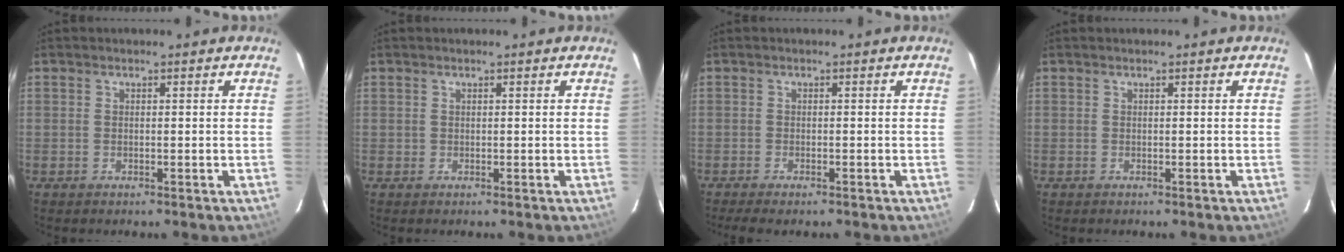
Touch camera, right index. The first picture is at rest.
{"total": 0.7, "force": [0.1, 0.7, -0.1], "torque": [0.004, 0.004, 0.002]}
{"total": 3.6, "force": [-2.9, 0.7, 2.0], "torque": [-0.050, -0.014, -0.049]}
{"total": 0.0}